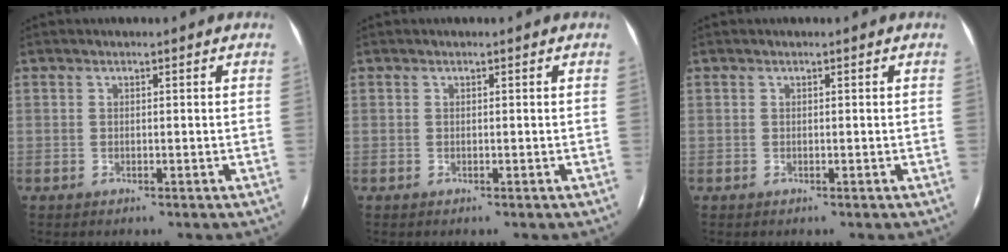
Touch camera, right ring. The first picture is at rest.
{"total": 0.0}
{"total": 0.0}